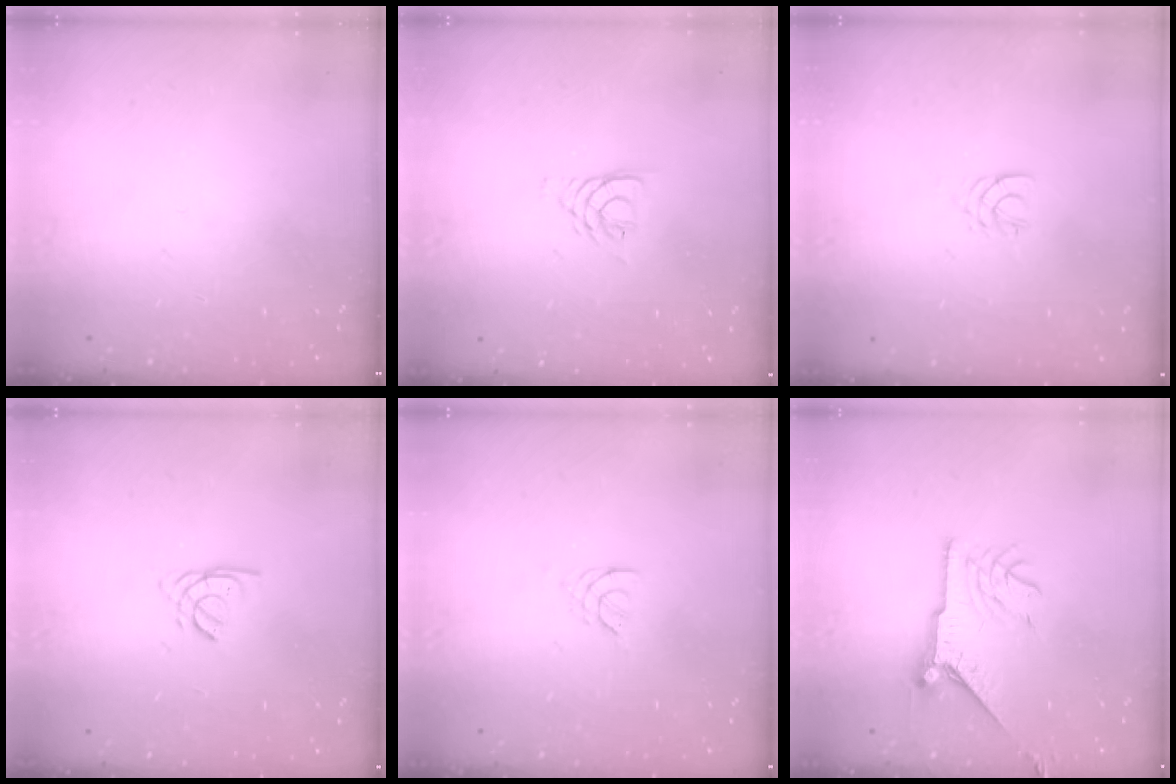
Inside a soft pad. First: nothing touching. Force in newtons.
{"total": 4.8, "press": 4.8, "slide": 0.5}
{"total": 2.5, "press": 2.5, "slide": 0.4}
{"total": 1.5, "press": 1.5, "slide": 0.1}
{"total": 2.0, "press": 1.9, "slide": 0.4}
{"total": 8.4, "press": 8.4, "slide": 0.0}